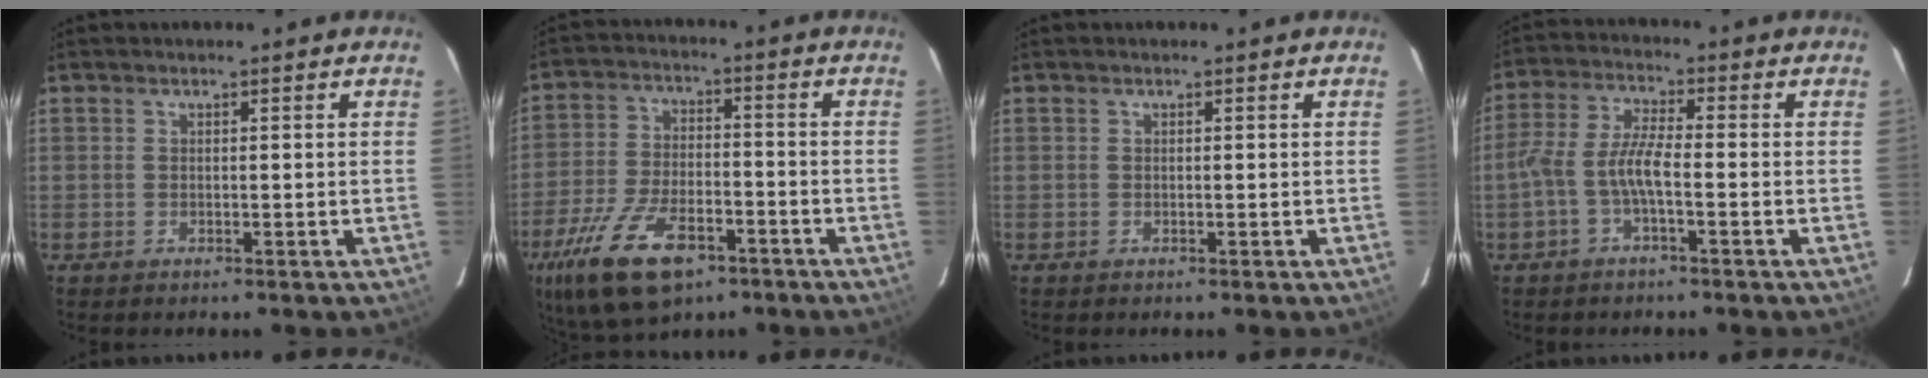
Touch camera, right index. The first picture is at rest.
{"total": 17.6, "force": [-10.2, 8.5, 11.4], "torque": [-0.253, -0.027, -0.180]}
{"total": 0.0}
{"total": 5.9, "force": [-2.1, 1.1, 5.4], "torque": [-0.123, 0.012, -0.041]}